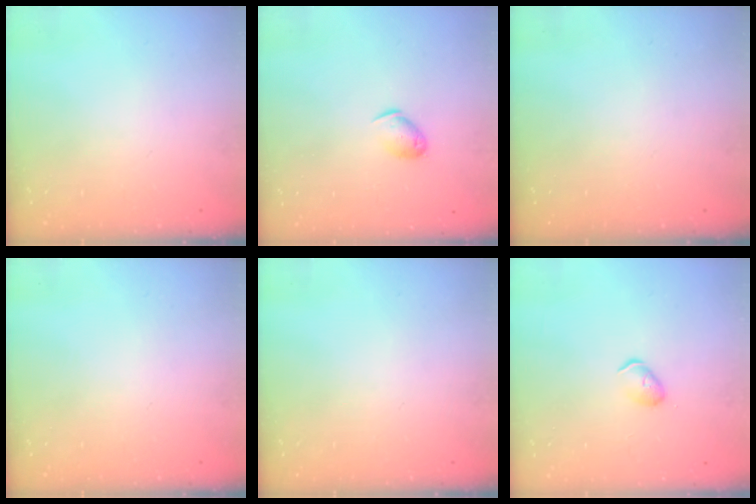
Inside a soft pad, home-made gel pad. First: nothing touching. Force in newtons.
{"total": 6.4, "press": 6.4, "slide": 0.5}
{"total": 0.0}
{"total": 0.0}
{"total": 0.0}
{"total": 3.7, "press": 3.6, "slide": 0.7}